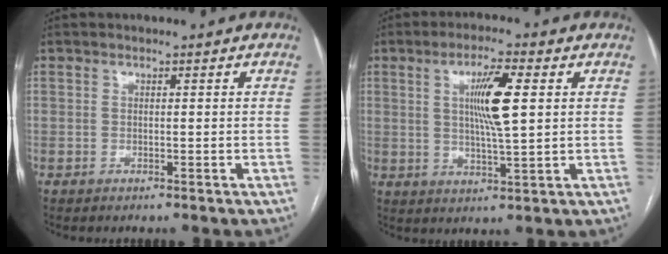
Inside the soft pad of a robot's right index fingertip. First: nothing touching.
{"total": 8.2, "force": [1.9, 0.6, 7.9], "torque": [-0.145, -0.001, 0.034]}